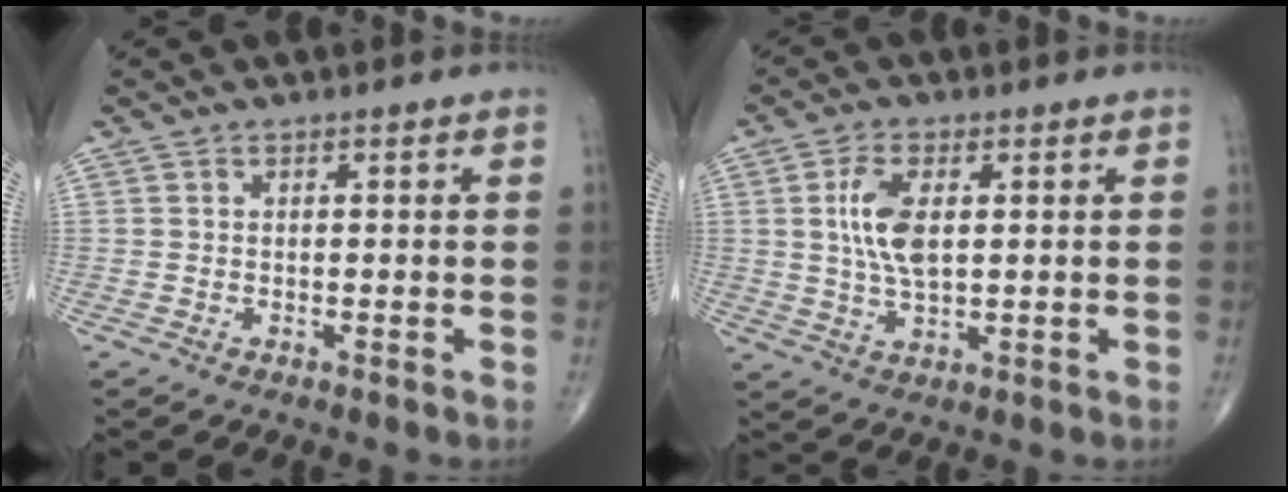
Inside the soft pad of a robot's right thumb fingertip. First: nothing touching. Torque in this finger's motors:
{"motor_torque": [1.41, 1.32, 0.77, -0.09, 0.04]}